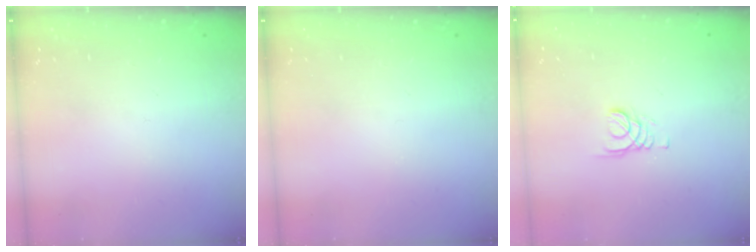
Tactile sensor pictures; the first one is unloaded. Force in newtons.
{"total": 0.0}
{"total": 1.6, "press": 1.6, "slide": 0.2}